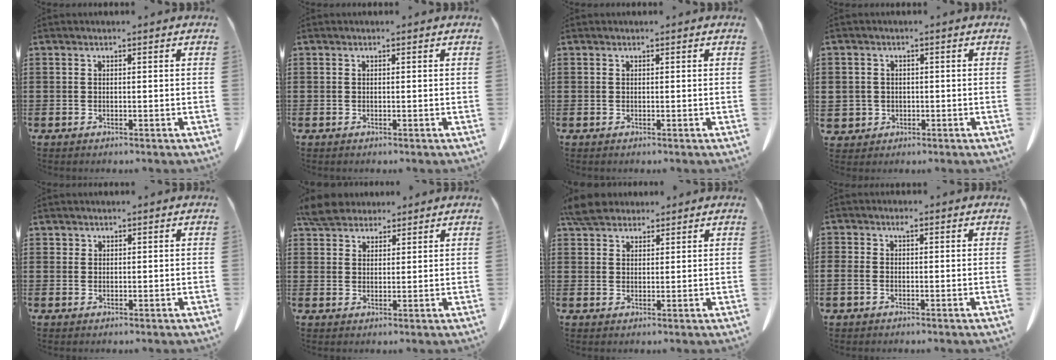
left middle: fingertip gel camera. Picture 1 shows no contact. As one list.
[{"total": 0.0}, {"total": 0.0}, {"total": 2.4, "force": [-0.1, 2.4, 0.1], "torque": [-0.024, 0.002, -0.008]}, {"total": 0.7, "force": [0.6, 0.5, 0.0], "torque": [-0.005, -0.002, 0.012]}, {"total": 4.7, "force": [4.2, 1.7, 1.3], "torque": [-0.032, -0.002, 0.080]}, {"total": 4.5, "force": [3.9, 1.6, 1.4], "torque": [-0.031, -0.002, 0.074]}, {"total": 1.9, "force": [-0.3, 1.1, 1.5], "torque": [-0.041, 0.002, -0.008]}]